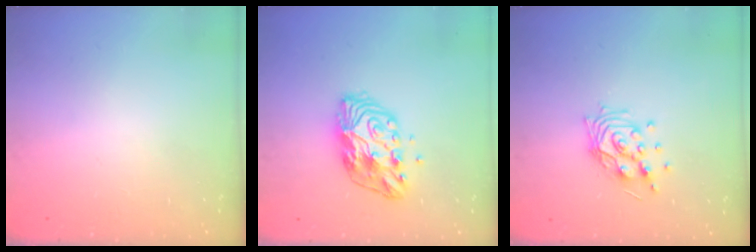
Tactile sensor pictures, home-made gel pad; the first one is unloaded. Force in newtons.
{"total": 10.7, "press": 10.6, "slide": 0.7}
{"total": 12.2, "press": 11.5, "slide": 4.1}